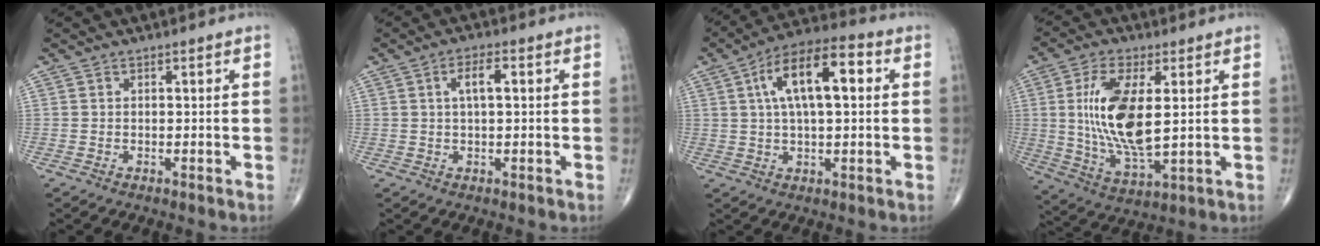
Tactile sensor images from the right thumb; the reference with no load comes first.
{"total": 4.0, "force": [0.9, 1.4, 3.6], "torque": [-0.064, 0.008, 0.015]}
{"total": 14.2, "force": [3.3, 5.8, 12.5], "torque": [-0.209, 0.025, 0.049]}
{"total": 15.3, "force": [2.1, 6.2, 13.8], "torque": [-0.273, -0.022, 0.047]}